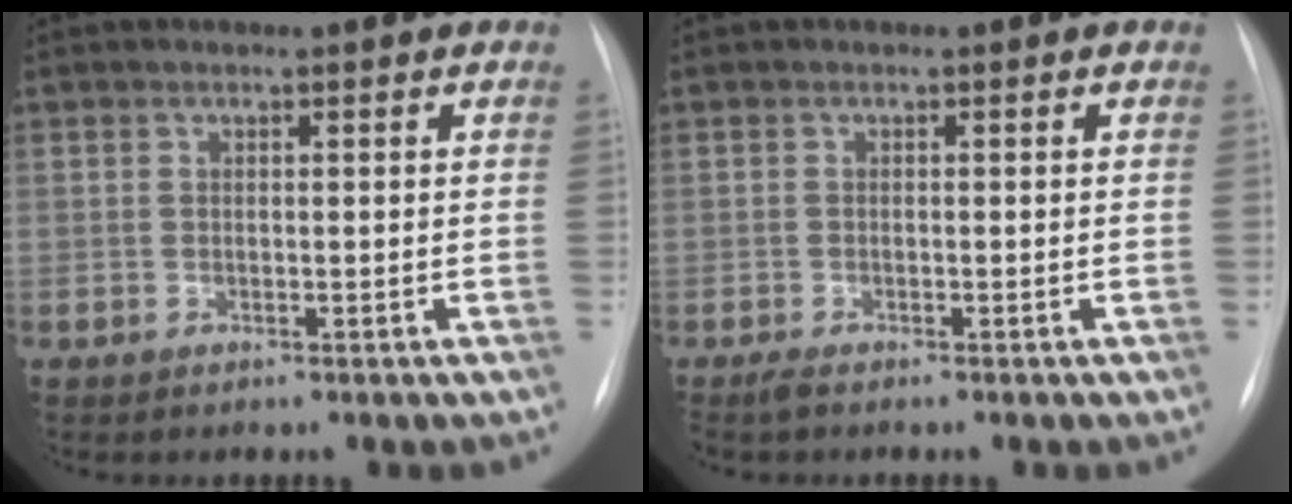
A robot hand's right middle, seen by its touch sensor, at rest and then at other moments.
{"total": 0.9, "force": [-0.7, 0.0, 0.6], "torque": [-0.016, -0.004, -0.014]}